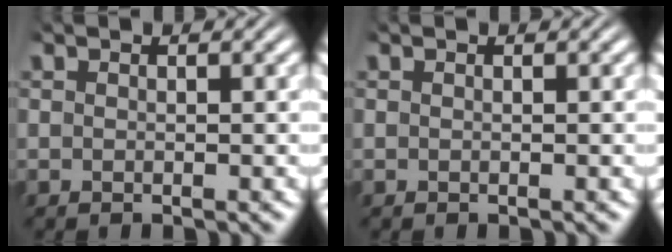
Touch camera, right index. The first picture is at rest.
{"total": 0.0}